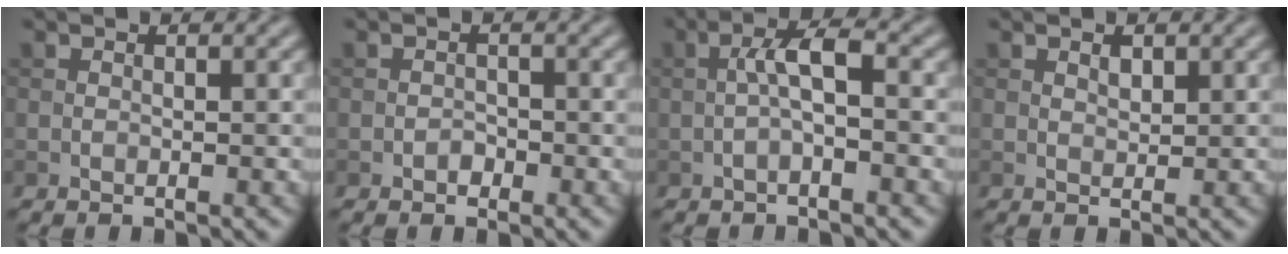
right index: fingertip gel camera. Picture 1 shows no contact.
{"total": 0.9, "force": [-0.5, 0.7, 0.4], "torque": [-0.003, 0.001, -0.010]}
{"total": 3.0, "force": [-0.5, 0.7, 2.9], "torque": [-0.055, 0.014, -0.014]}
{"total": 0.9, "force": [0.6, 0.5, 0.5], "torque": [-0.011, -0.002, 0.011]}